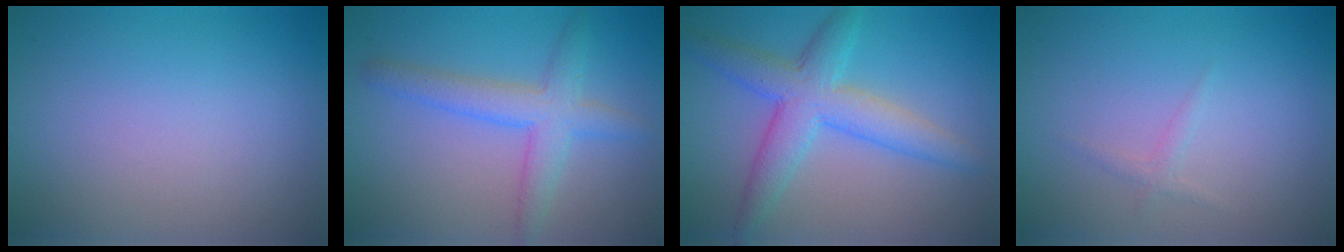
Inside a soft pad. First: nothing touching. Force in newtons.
{"total": 4.0, "press": 3.9, "slide": 0.2}
{"total": 5.5, "press": 5.5, "slide": 0.1}
{"total": 0.8, "press": 0.8, "slide": 0.1}